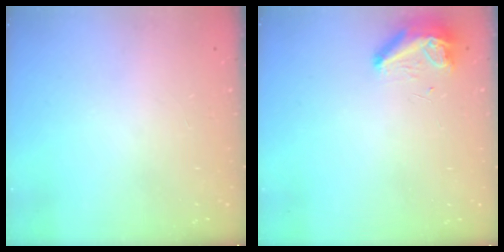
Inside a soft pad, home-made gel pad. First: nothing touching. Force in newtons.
{"total": 13.1, "press": 10.6, "slide": 7.7}